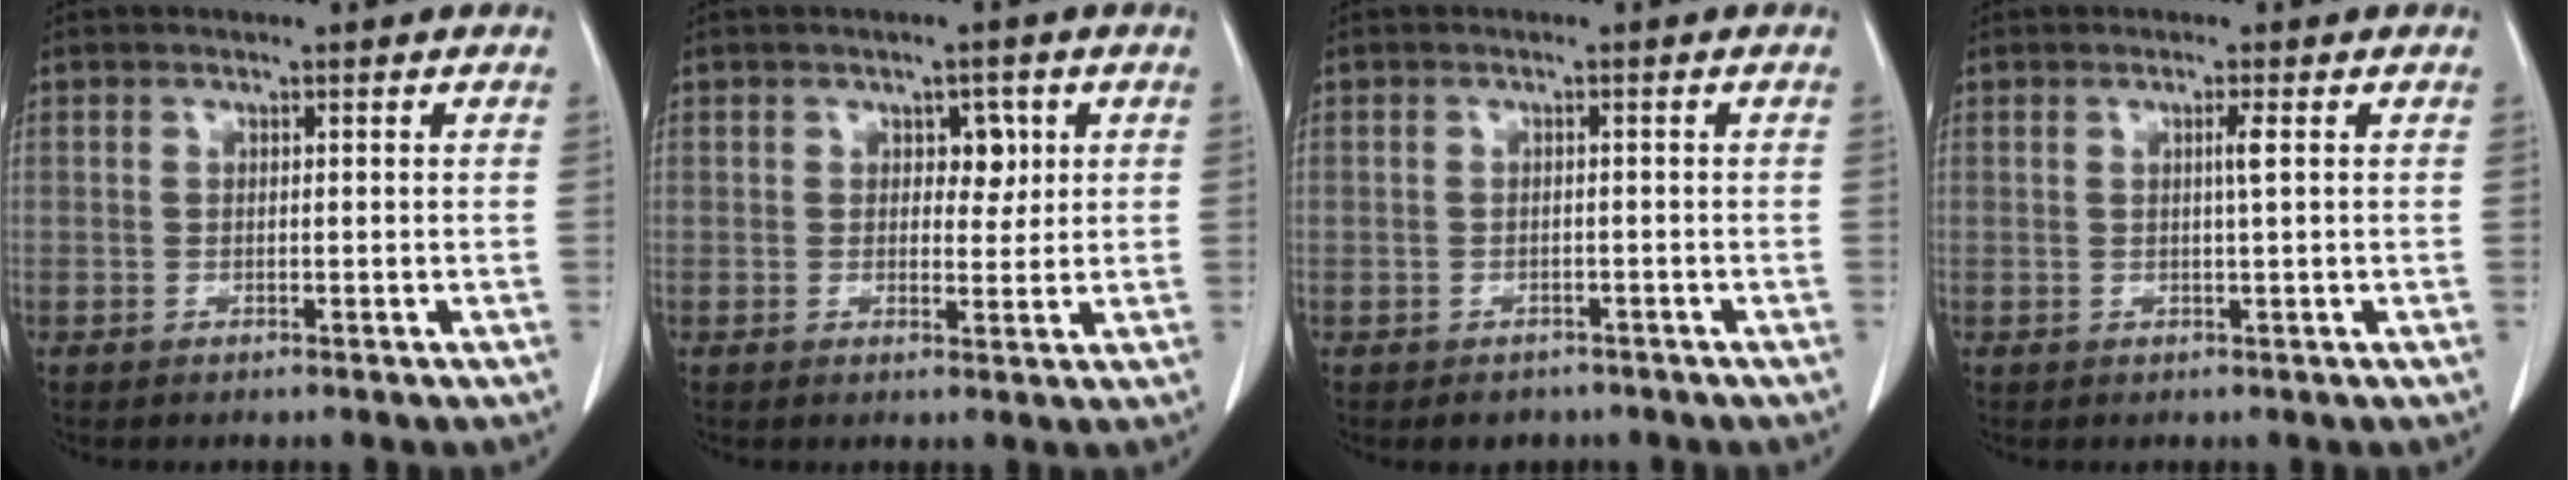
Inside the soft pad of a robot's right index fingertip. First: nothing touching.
{"total": 3.1, "force": [1.1, 1.9, 2.2], "torque": [-0.021, 0.005, 0.015]}
{"total": 2.5, "force": [-1.7, 1.8, 0.2], "torque": [-0.002, 0.006, -0.021]}
{"total": 1.5, "force": [0.4, -0.2, 1.4], "torque": [-0.024, 0.000, 0.007]}